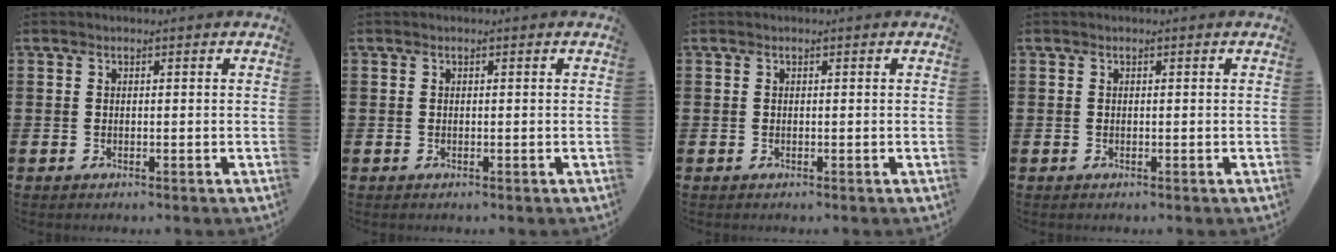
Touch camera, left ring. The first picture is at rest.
{"total": 0.0}
{"total": 0.0}
{"total": 0.0}